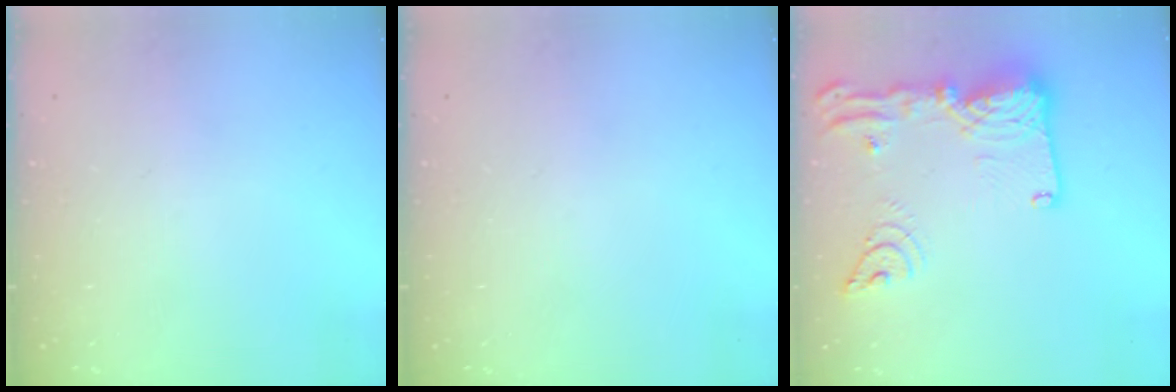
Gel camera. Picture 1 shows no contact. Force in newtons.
{"total": 0.0}
{"total": 21.3, "press": 21.2, "slide": 2.4}